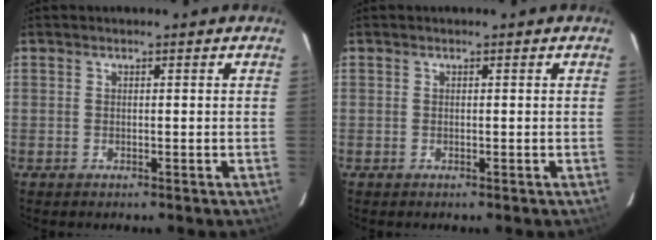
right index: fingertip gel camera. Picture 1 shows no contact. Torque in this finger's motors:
{"motor_torque": [0.03, 0.03, 0.02, 0.00]}